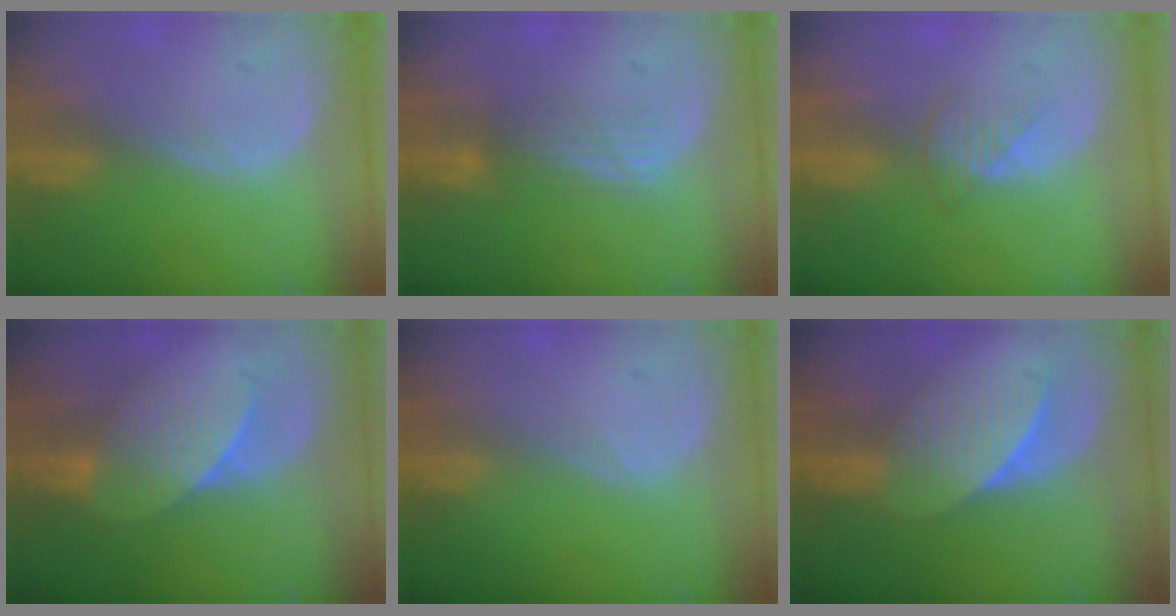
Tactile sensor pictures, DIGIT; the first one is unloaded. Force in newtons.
{"total": 3.5, "press": 3.1, "slide": 1.7}
{"total": 2.6, "press": 2.6, "slide": 0.4}
{"total": 7.0, "press": 6.6, "slide": 2.3}
{"total": 0.0}
{"total": 7.6, "press": 6.8, "slide": 3.5}